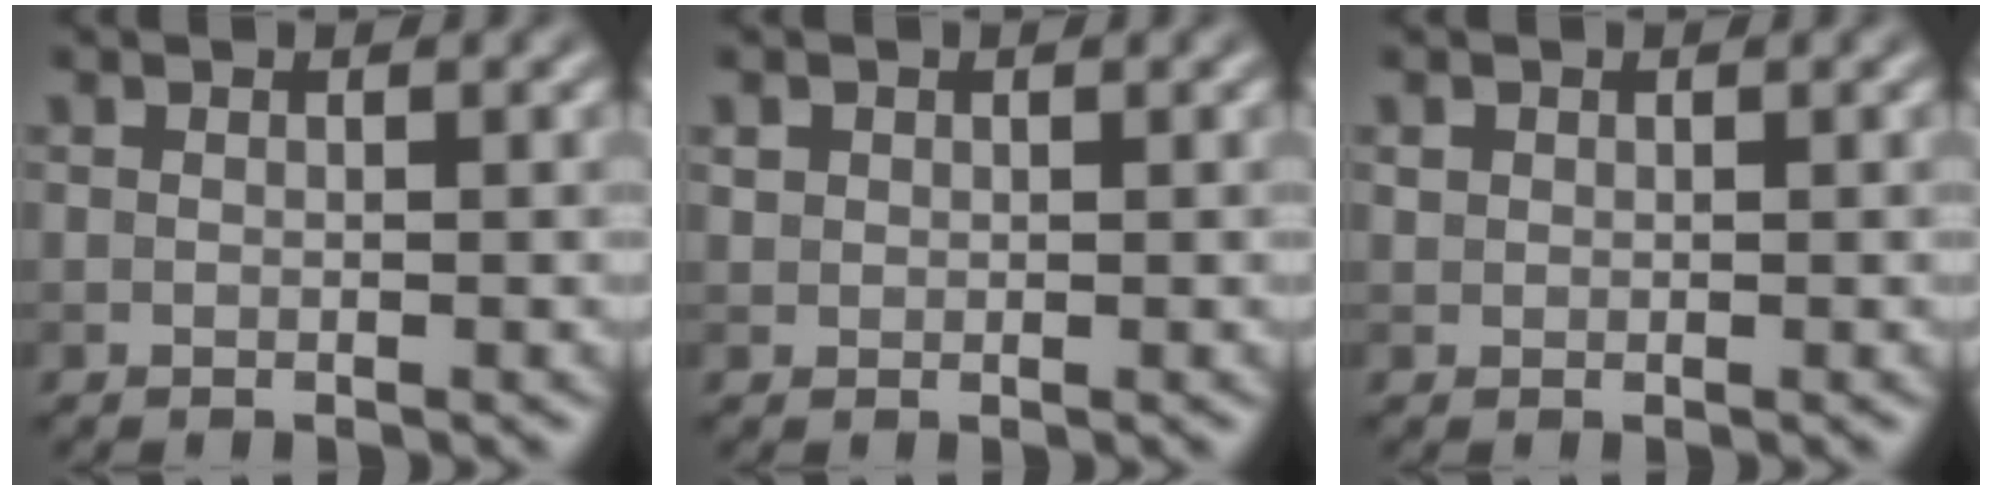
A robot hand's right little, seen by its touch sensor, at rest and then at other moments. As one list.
[{"total": 0.7, "force": [0.3, 0.7, 0.1], "torque": [0.001, -0.002, 0.007]}, {"total": 0.6, "force": [0.2, 0.5, 0.1], "torque": [0.000, -0.002, 0.005]}]